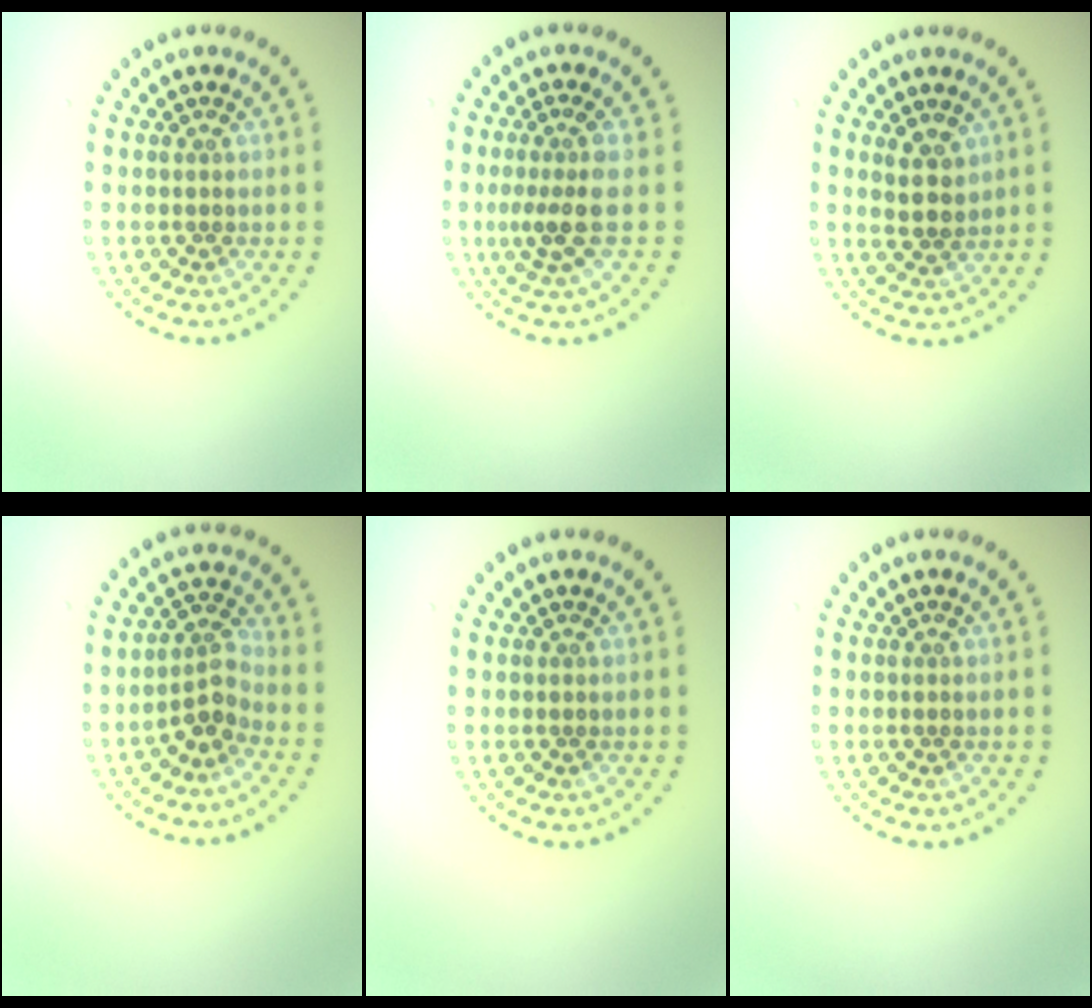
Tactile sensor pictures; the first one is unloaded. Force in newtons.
{"total": 2.9, "press": 2.1, "slide": 2.0}
{"total": 2.3, "press": 2.2, "slide": 0.9}
{"total": 2.7, "press": 2.0, "slide": 1.9}
{"total": 0.0}
{"total": 0.0}